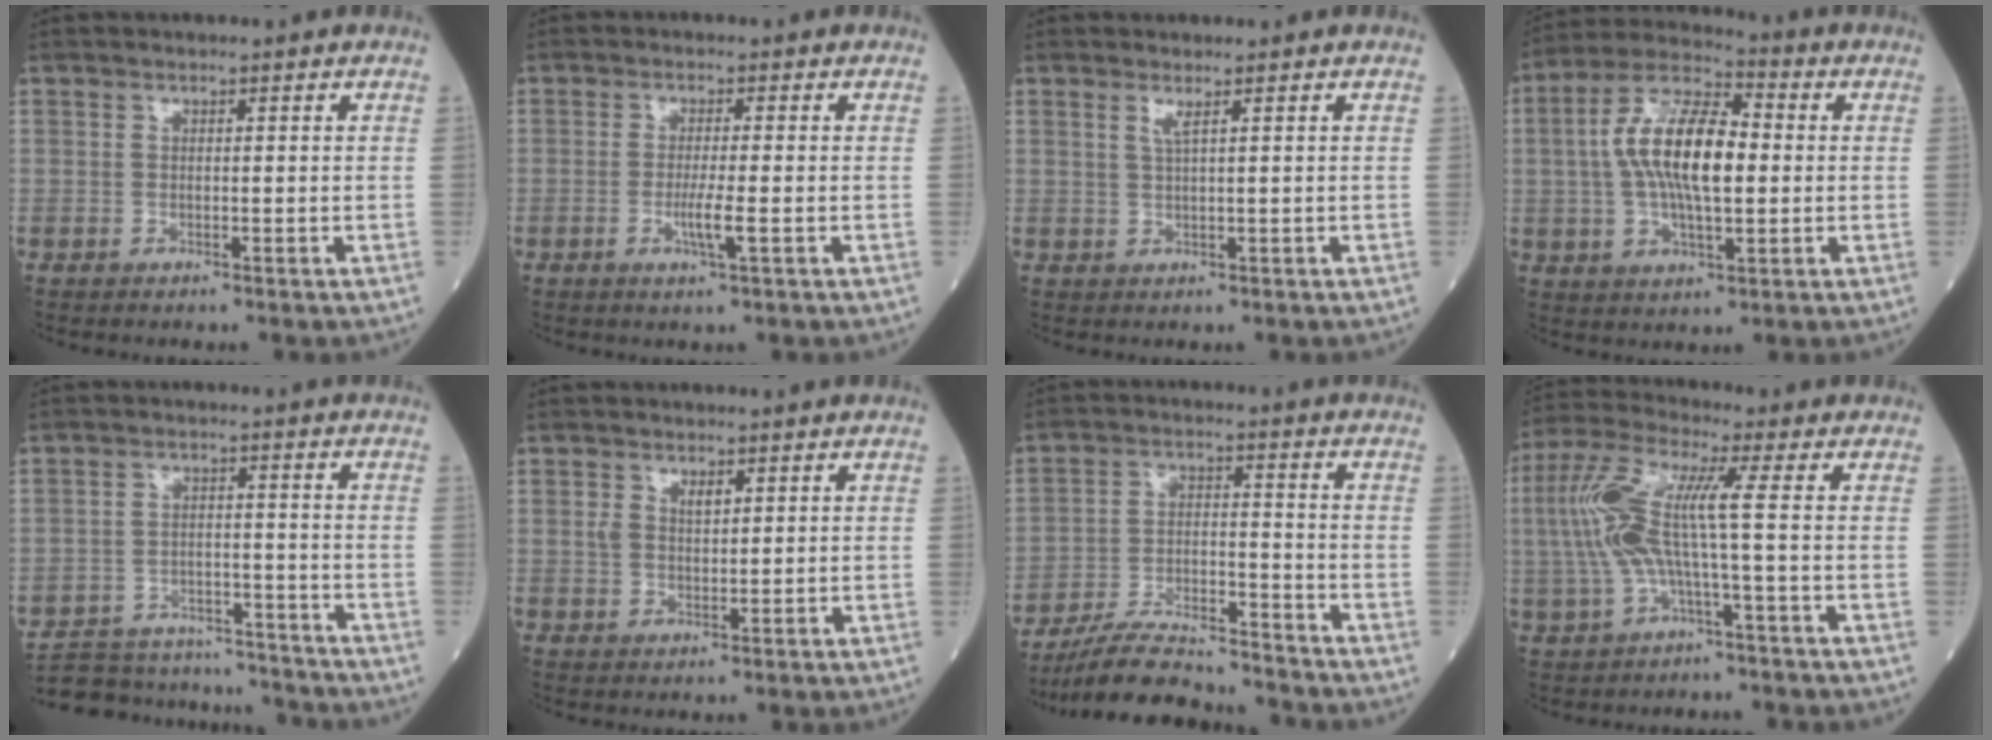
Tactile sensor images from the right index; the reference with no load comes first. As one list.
[{"total": 3.4, "force": [-0.9, -0.2, 3.3], "torque": [-0.064, -0.007, -0.018]}, {"total": 1.4, "force": [0.8, -0.2, 1.1], "torque": [-0.029, -0.004, 0.016]}, {"total": 13.5, "force": [0.5, 4.7, 12.7], "torque": [-0.254, 0.018, 0.006]}, {"total": 14.9, "force": [-14.2, 3.7, 2.8], "torque": [-0.048, 0.018, -0.203]}, {"total": 2.9, "force": [1.2, 1.5, 2.2], "torque": [-0.045, 0.008, 0.024]}, {"total": 12.6, "force": [-11.9, 1.3, 3.8], "torque": [-0.062, 0.009, -0.206]}, {"total": 9.7, "force": [-0.2, 0.3, 9.7], "torque": [-0.223, 0.028, -0.008]}]